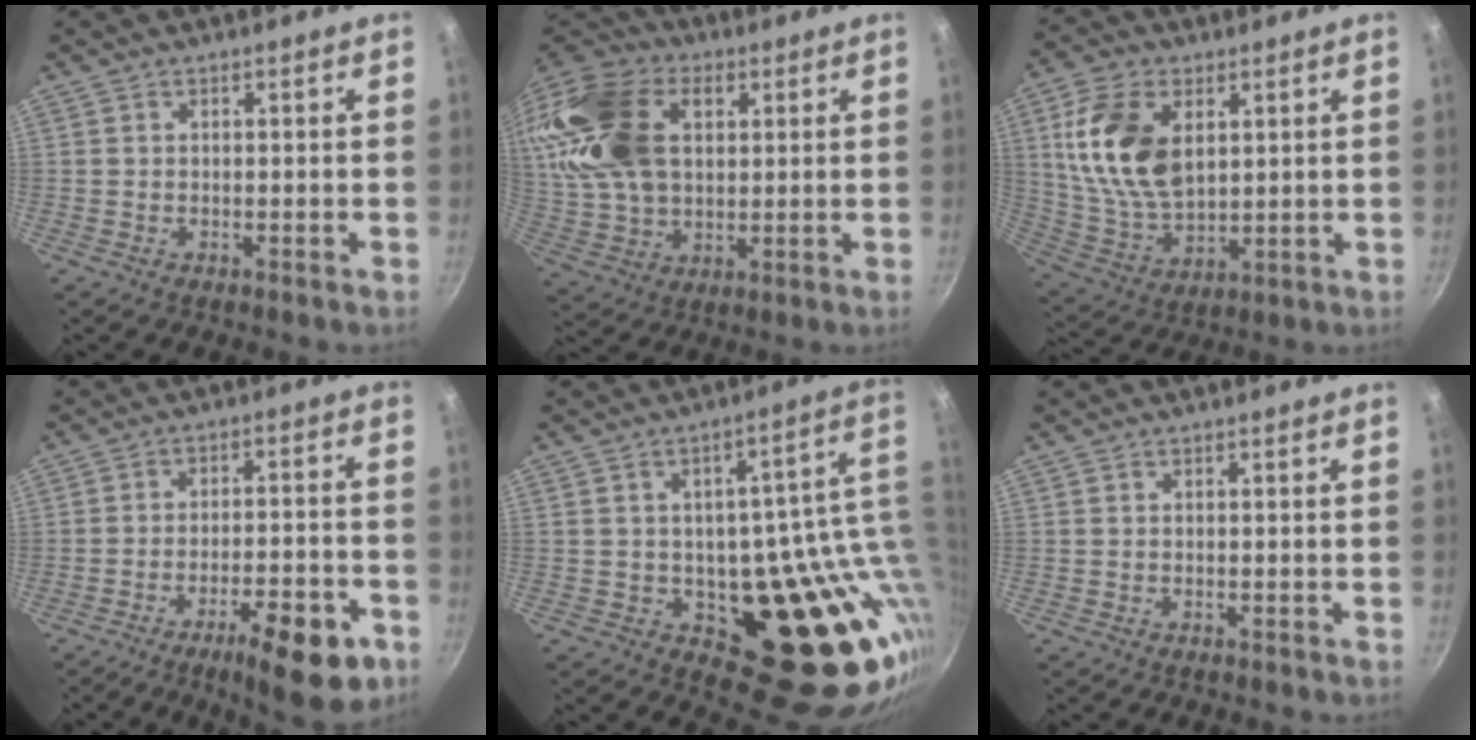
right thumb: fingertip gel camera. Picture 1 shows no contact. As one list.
[{"total": 22.7, "force": [5.8, 15.1, 16.0], "torque": [-0.311, 0.009, 0.107]}, {"total": 16.2, "force": [4.3, 10.0, 12.0], "torque": [-0.211, -0.017, 0.095]}, {"total": 13.8, "force": [-7.3, 4.1, 11.0], "torque": [-0.136, 0.034, -0.099]}, {"total": 21.7, "force": [0.4, 12.2, 17.9], "torque": [-0.168, -0.023, 0.024]}, {"total": 0.0}]